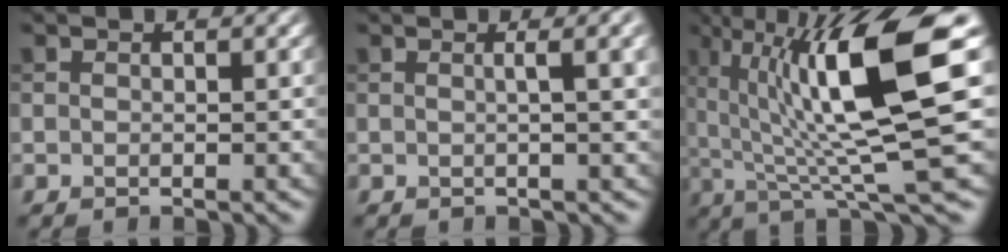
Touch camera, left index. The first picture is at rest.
{"total": 4.7, "force": [1.1, 1.8, 4.2], "torque": [-0.030, 0.015, 0.000]}
{"total": 13.2, "force": [3.5, 2.5, 12.5], "torque": [-0.191, 0.005, 0.060]}